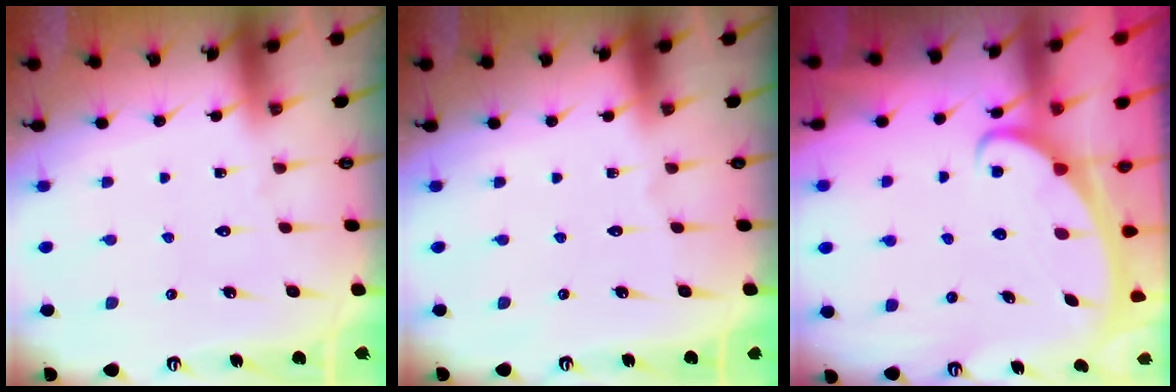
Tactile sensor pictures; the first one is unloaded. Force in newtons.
{"total": 0.0}
{"total": 2.3, "press": 2.2, "slide": 0.3}